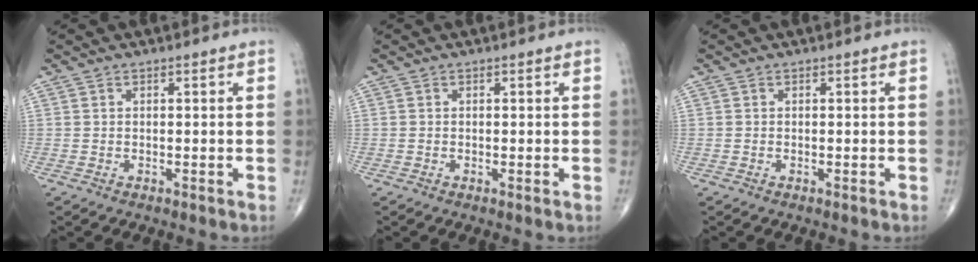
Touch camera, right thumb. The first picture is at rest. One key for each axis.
{"total": 0.0}
{"total": 0.0}